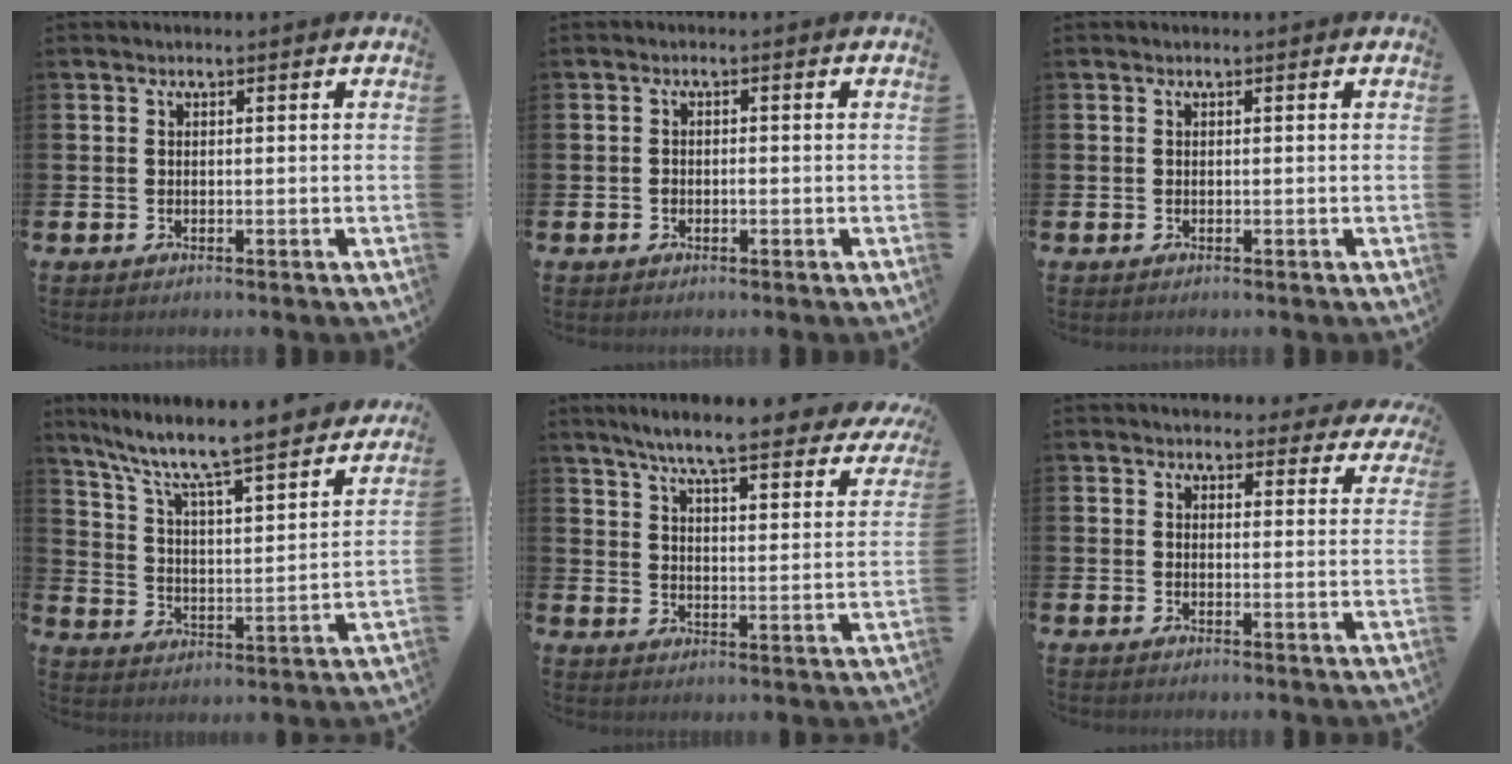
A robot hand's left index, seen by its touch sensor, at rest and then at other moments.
{"total": 0.8, "force": [-0.4, 0.5, 0.4], "torque": [-0.007, 0.001, -0.008]}
{"total": 0.0}
{"total": 9.1, "force": [8.2, 0.7, 3.8], "torque": [-0.104, -0.064, 0.132]}
{"total": 7.3, "force": [6.5, 0.4, 3.4], "torque": [-0.086, -0.048, 0.106]}
{"total": 3.7, "force": [3.4, 1.3, 0.1], "torque": [0.006, -0.020, 0.058]}